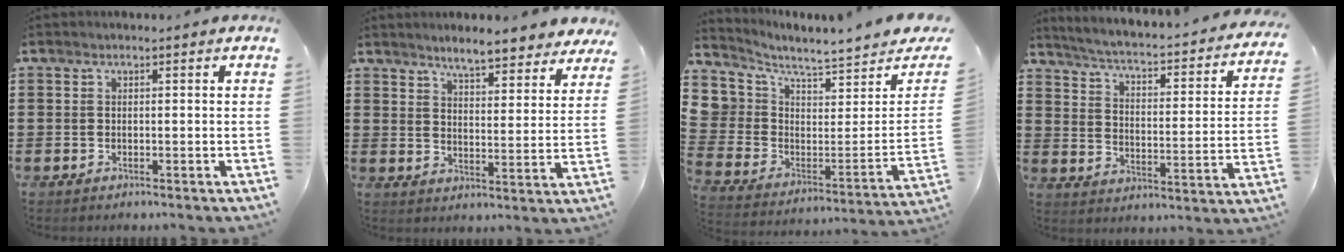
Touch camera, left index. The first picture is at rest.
{"total": 5.5, "force": [5.3, 0.1, 1.4], "torque": [-0.043, -0.032, 0.092]}
{"total": 3.3, "force": [2.9, 1.5, -0.5], "torque": [-0.029, -0.048, 0.047]}
{"total": 2.4, "force": [1.9, -0.2, 1.4], "torque": [-0.044, -0.033, 0.019]}